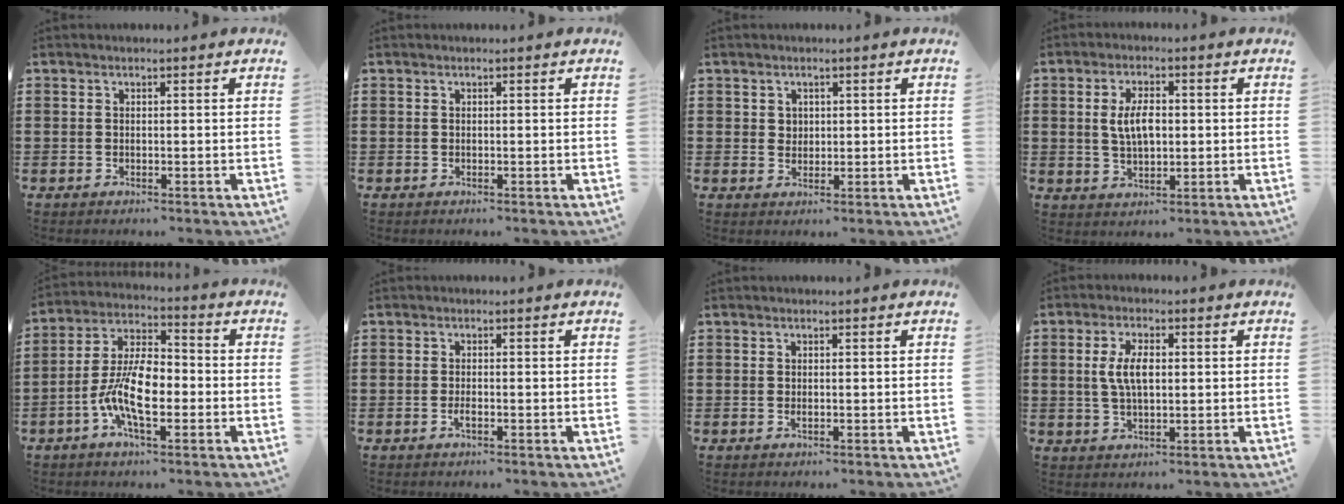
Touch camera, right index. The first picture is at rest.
{"total": 0.0}
{"total": 1.6, "force": [0.9, 1.4, 0.3], "torque": [-0.009, 0.006, 0.017]}
{"total": 5.2, "force": [0.5, 2.4, 4.6], "torque": [-0.090, 0.002, 0.002]}
{"total": 10.1, "force": [-2.9, 4.2, 8.7], "torque": [-0.200, -0.007, -0.062]}
{"total": 1.2, "force": [-0.6, 0.3, 1.0], "torque": [-0.027, -0.007, -0.012]}
{"total": 0.5, "force": [-0.1, 0.2, 0.4], "torque": [-0.009, -0.002, -0.002]}
{"total": 5.5, "force": [0.6, 2.4, 4.9], "torque": [-0.106, 0.006, 0.006]}